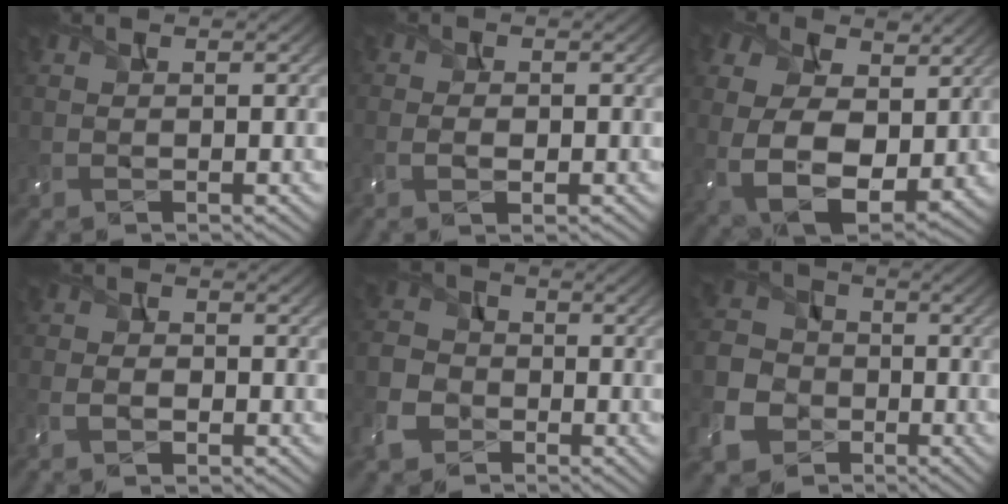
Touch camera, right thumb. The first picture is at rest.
{"total": 2.1, "force": [-0.7, 0.9, 1.7], "torque": [-0.034, -0.003, -0.011]}
{"total": 12.9, "force": [1.4, 8.8, 9.3], "torque": [-0.218, -0.018, 0.033]}
{"total": 3.2, "force": [-1.8, 1.7, 2.1], "torque": [-0.034, 0.001, -0.036]}
{"total": 7.0, "force": [-3.9, 5.1, 2.9], "torque": [-0.092, -0.011, -0.093]}
{"total": 10.0, "force": [-4.7, 7.7, 4.4], "torque": [-0.133, -0.030, -0.099]}